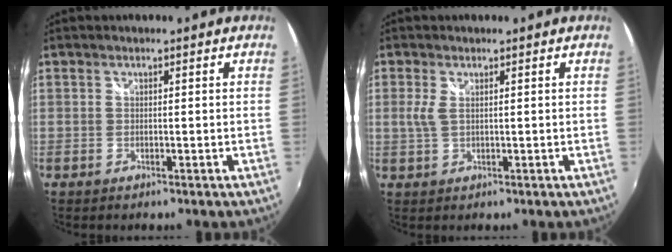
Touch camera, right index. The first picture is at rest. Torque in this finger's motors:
{"motor_torque": [-0.01, 0.02, 0.10, 0.05]}